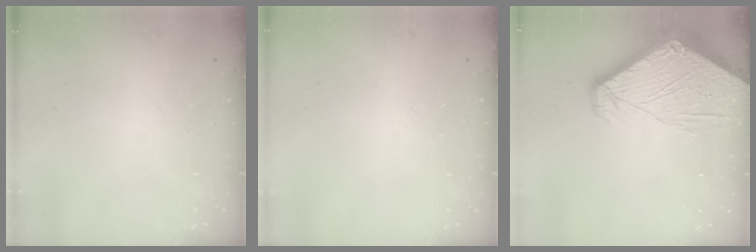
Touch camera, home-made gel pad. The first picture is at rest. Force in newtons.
{"total": 0.0}
{"total": 9.3, "press": 9.2, "slide": 1.0}